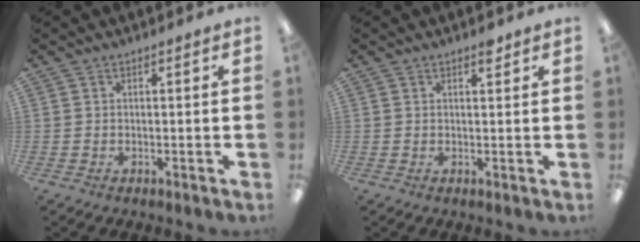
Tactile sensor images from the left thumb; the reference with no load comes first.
{"total": 1.9, "force": [1.5, 0.6, 1.0], "torque": [-0.006, -0.006, 0.023]}